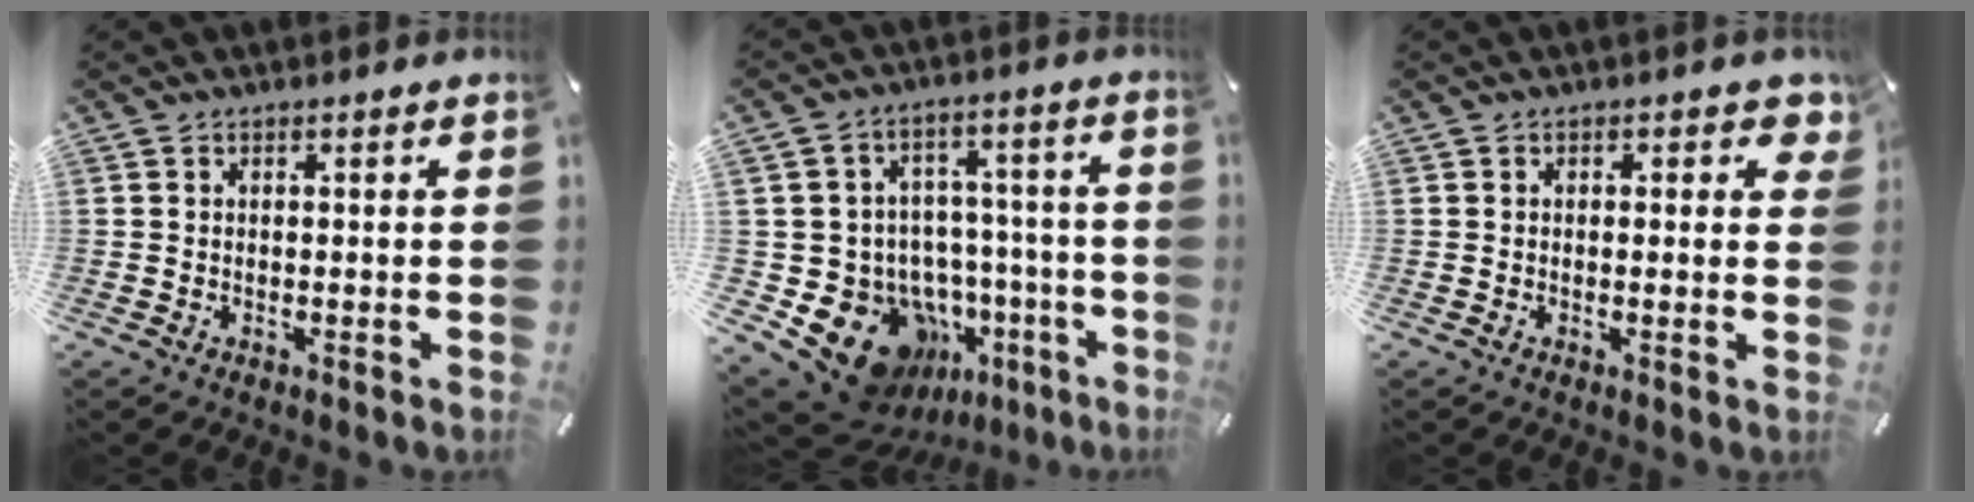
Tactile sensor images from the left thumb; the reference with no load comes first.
{"total": 16.1, "force": [-7.7, 12.2, 7.2], "torque": [-0.108, 0.037, -0.098]}
{"total": 2.4, "force": [0.8, 1.2, 1.9], "torque": [-0.018, -0.004, 0.006]}